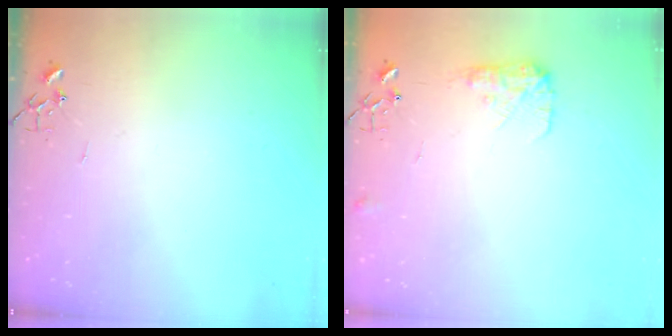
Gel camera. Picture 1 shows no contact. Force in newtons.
{"total": 9.5, "press": 9.5, "slide": 0.3}